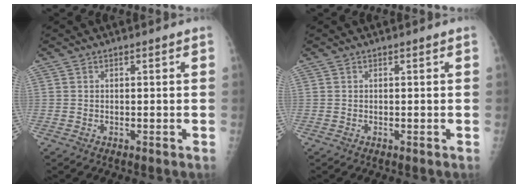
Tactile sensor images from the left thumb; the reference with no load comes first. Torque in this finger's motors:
{"motor_torque": [0.00, 0.00, -0.14, -0.14, 0.00]}